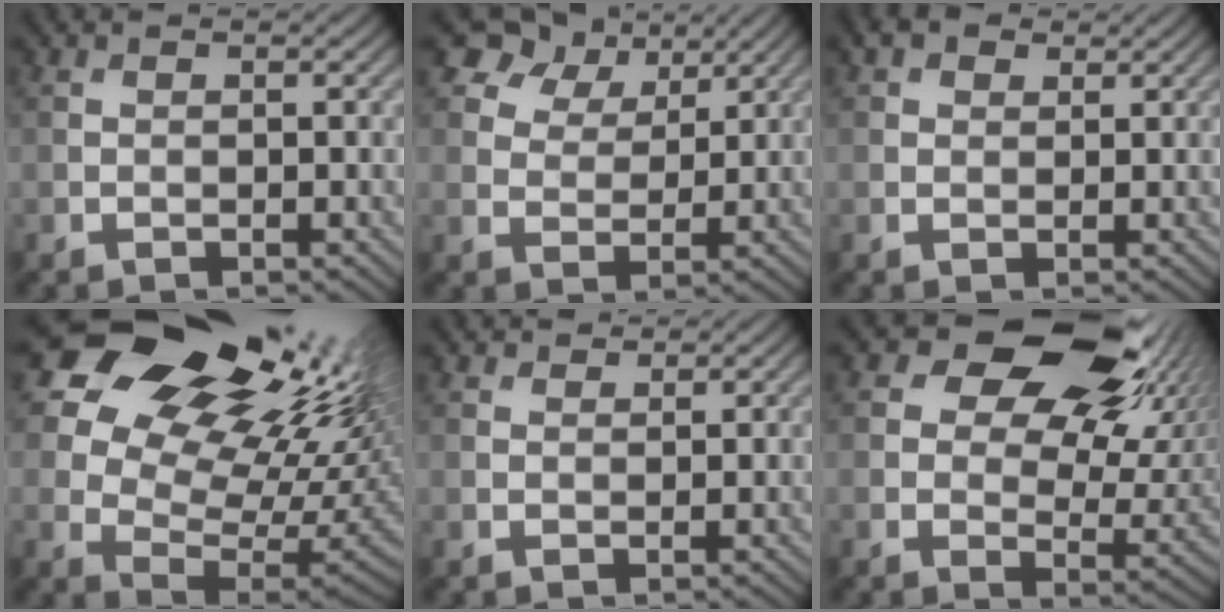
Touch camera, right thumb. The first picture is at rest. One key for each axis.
{"total": 7.2, "fx": 5.0, "fy": 4.2, "fz": 3.0, "tx": -0.062, "ty": 0.005, "tz": 0.096}
{"total": 2.4, "fx": 1.5, "fy": 1.6, "fz": 1.0, "tx": -0.021, "ty": 0.006, "tz": 0.025}
{"total": 21.0, "fx": 13.1, "fy": 12.1, "fz": 11.1, "tx": -0.228, "ty": 0.049, "tz": 0.212}
{"total": 1.6, "fx": 1.5, "fy": 0.5, "fz": 0.3, "tx": -0.012, "ty": 0.000, "tz": 0.029}
{"total": 15.0, "fx": 7.2, "fy": 8.8, "fz": 9.8, "tx": -0.141, "ty": -0.002, "tz": 0.106}